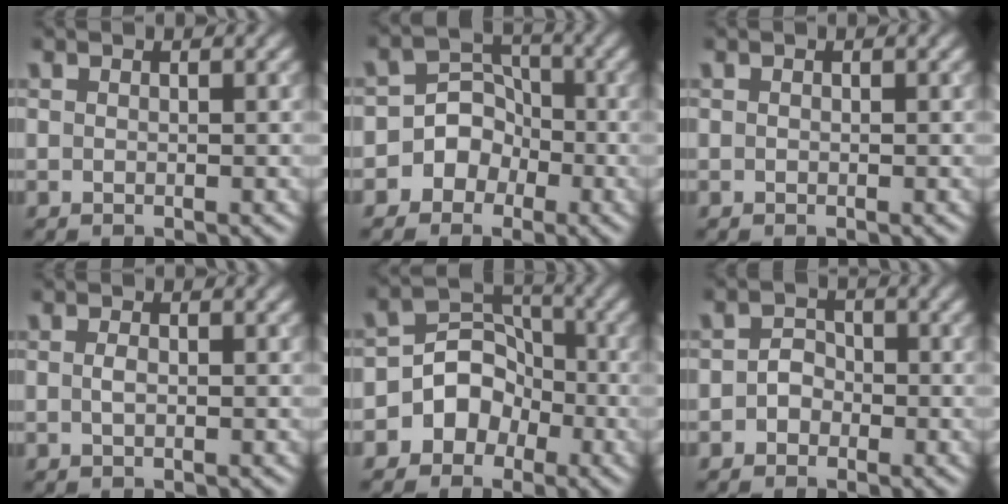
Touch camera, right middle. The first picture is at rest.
{"total": 6.2, "force": [-2.7, 5.4, 0.9], "torque": [0.013, 0.017, -0.068]}
{"total": 0.0}
{"total": 0.8, "force": [0.0, 0.3, 0.7], "torque": [-0.017, -0.001, -0.001]}
{"total": 5.5, "force": [-2.5, 4.6, 1.6], "torque": [0.011, 0.017, -0.072]}
{"total": 1.9, "force": [-0.7, 1.6, 0.7], "torque": [-0.004, 0.004, -0.019]}